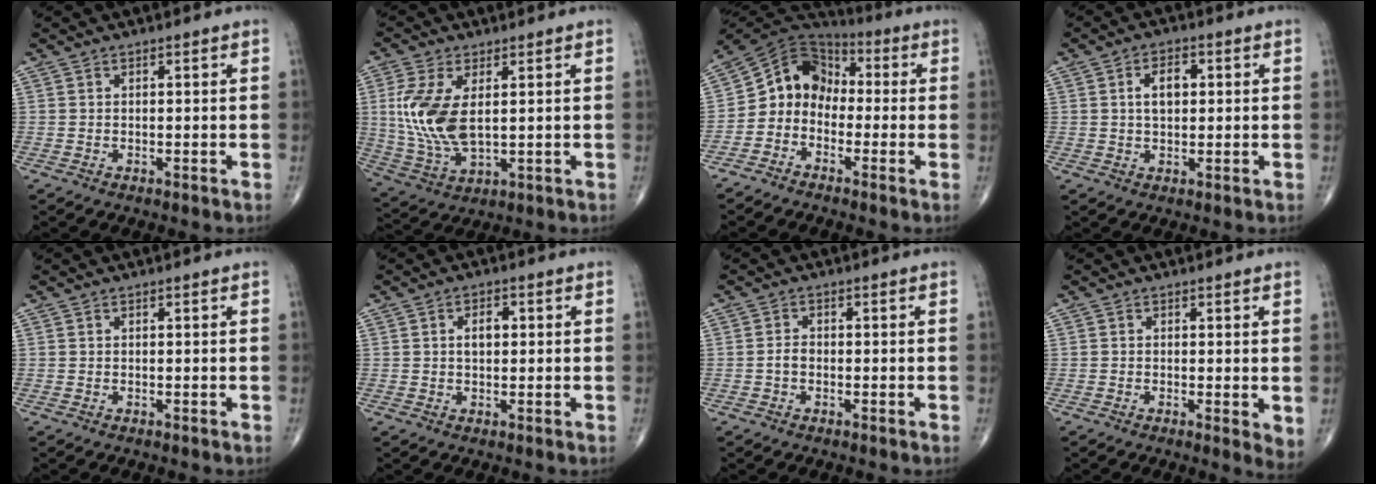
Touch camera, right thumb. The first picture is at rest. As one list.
[{"total": 12.3, "force": [1.8, 6.1, 10.5], "torque": [-0.228, -0.011, 0.048]}, {"total": 10.0, "force": [-2.4, 8.4, 4.8], "torque": [-0.061, 0.065, -0.065]}, {"total": 5.2, "force": [1.0, 3.1, 4.0], "torque": [-0.060, 0.007, 0.013]}, {"total": 0.0}, {"total": 3.3, "force": [0.5, 2.0, 2.6], "torque": [-0.038, 0.006, 0.007]}, {"total": 1.7, "force": [-0.6, 1.1, 1.1], "torque": [-0.019, 0.006, -0.013]}, {"total": 3.3, "force": [0.0, 1.0, 3.1], "torque": [-0.048, -0.012, -0.006]}]